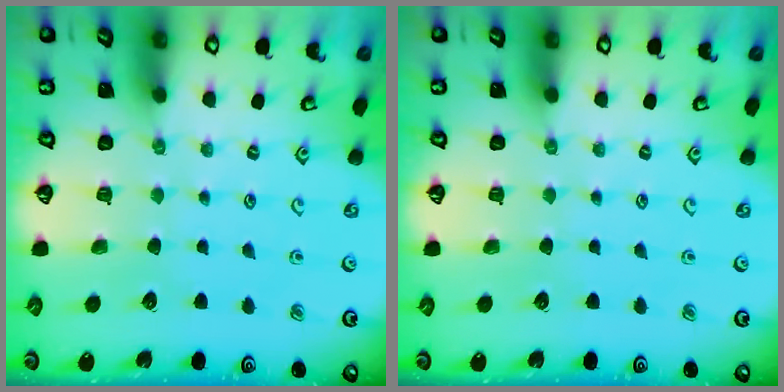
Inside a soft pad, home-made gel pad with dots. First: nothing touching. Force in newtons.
{"total": 0.0}